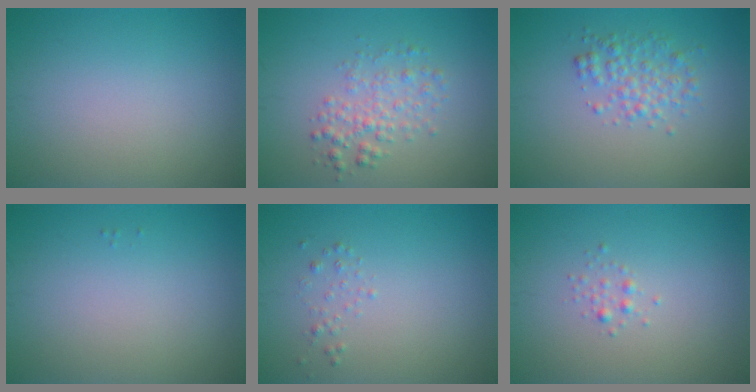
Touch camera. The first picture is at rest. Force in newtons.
{"total": 2.6, "press": 2.6, "slide": 0.1}
{"total": 2.6, "press": 2.6, "slide": 0.0}
{"total": 0.0}
{"total": 0.7, "press": 0.7, "slide": 0.0}
{"total": 0.8, "press": 0.8, "slide": 0.0}